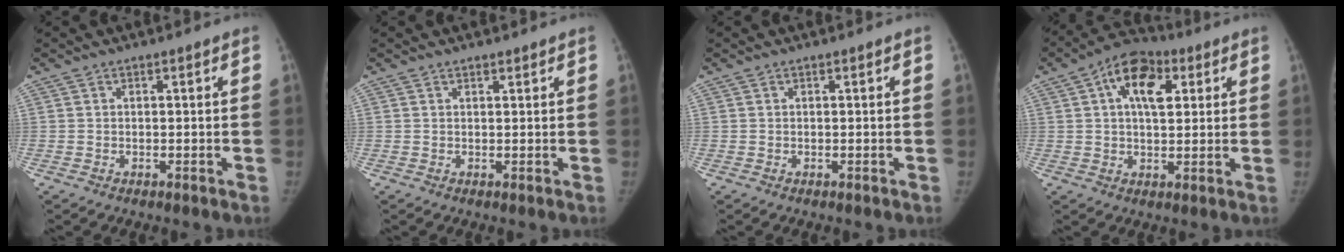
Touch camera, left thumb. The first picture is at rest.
{"total": 1.0, "force": [0.9, 0.3, 0.2], "torque": [-0.003, -0.007, 0.014]}
{"total": 0.0}
{"total": 11.2, "force": [3.9, 6.4, 8.3], "torque": [-0.117, 0.009, 0.053]}